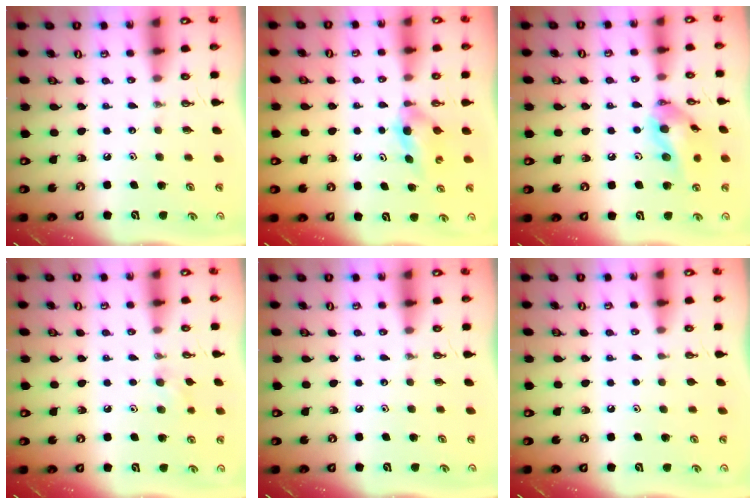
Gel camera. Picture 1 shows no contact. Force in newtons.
{"total": 4.5, "press": 4.4, "slide": 1.1}
{"total": 13.6, "press": 13.5, "slide": 2.3}
{"total": 6.5, "press": 6.4, "slide": 1.4}
{"total": 0.0}
{"total": 0.5, "press": 0.0, "slide": 0.5}